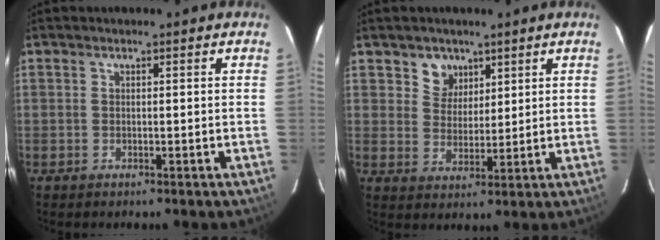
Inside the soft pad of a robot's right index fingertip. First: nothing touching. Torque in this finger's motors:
{"motor_torque": [0.05, 0.06, 0.06, 0.02]}